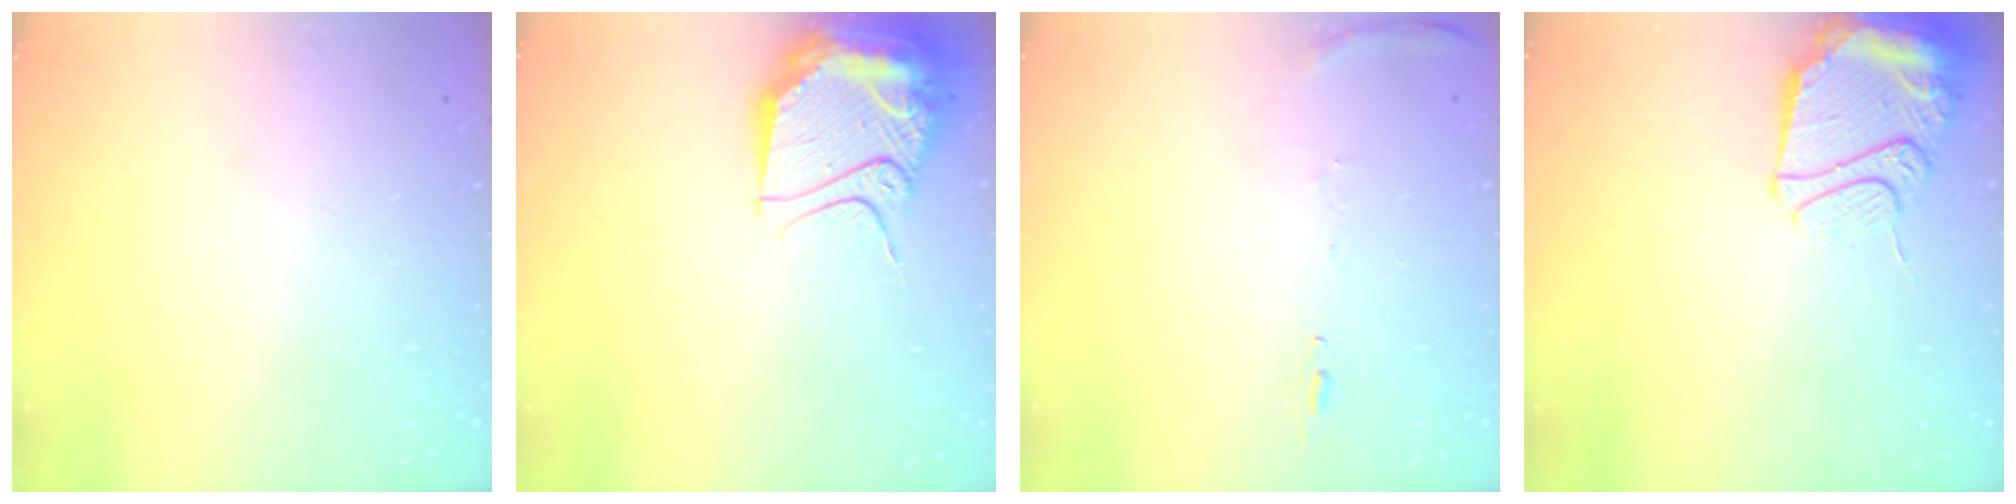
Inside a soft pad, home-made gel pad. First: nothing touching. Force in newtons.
{"total": 14.2, "press": 14.2, "slide": 1.4}
{"total": 6.6, "press": 6.5, "slide": 0.7}
{"total": 13.3, "press": 13.2, "slide": 1.4}